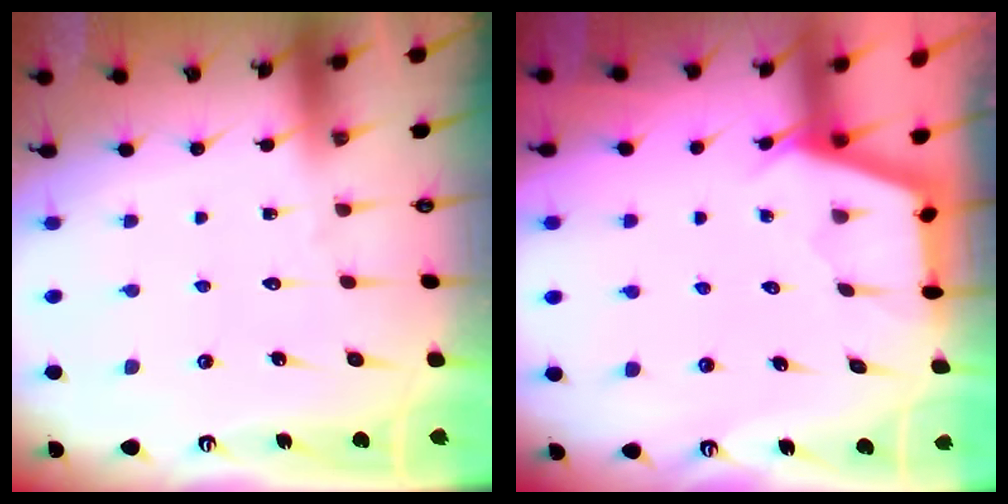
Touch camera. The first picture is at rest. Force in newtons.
{"total": 2.8, "press": 2.8, "slide": 0.4}